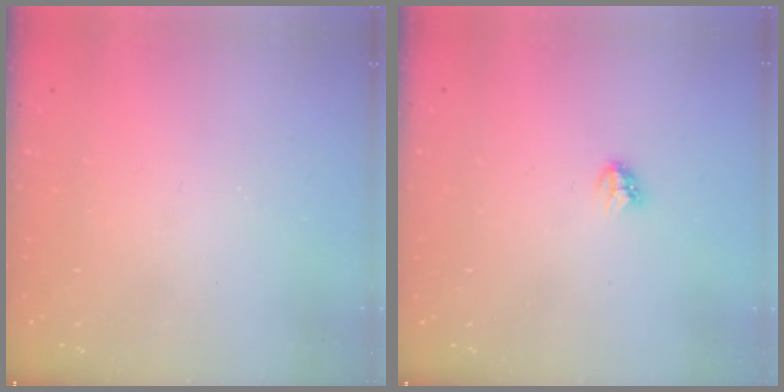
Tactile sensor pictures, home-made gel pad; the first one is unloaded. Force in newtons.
{"total": 2.8, "press": 2.8, "slide": 0.3}